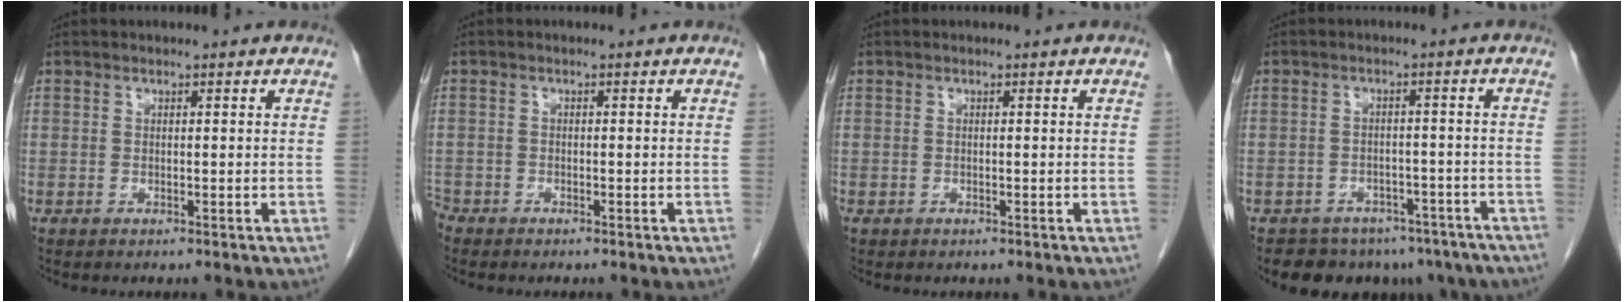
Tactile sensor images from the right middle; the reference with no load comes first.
{"total": 2.4, "force": [-2.2, 1.0, 0.4], "torque": [-0.008, -0.001, -0.041]}
{"total": 0.0}
{"total": 11.9, "force": [-9.4, 6.7, 2.9], "torque": [-0.027, 0.017, -0.103]}